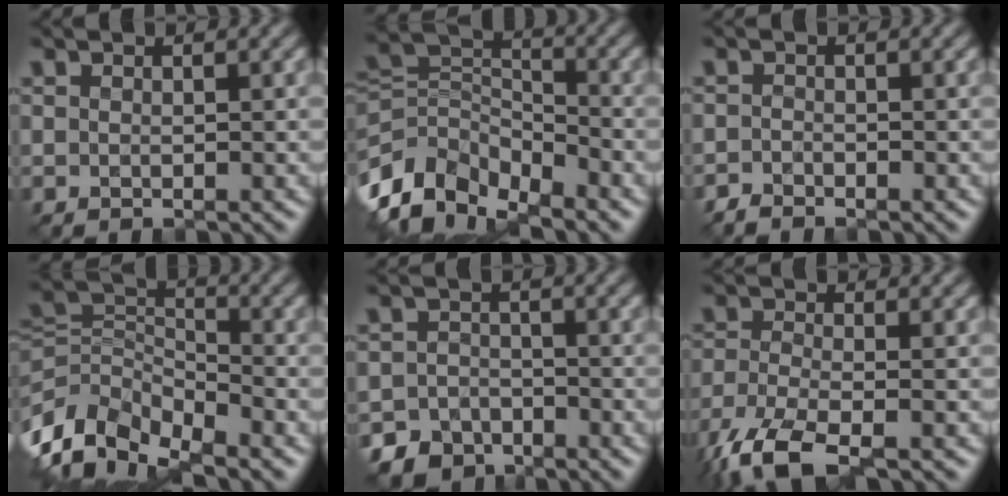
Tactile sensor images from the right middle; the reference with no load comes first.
{"total": 10.1, "force": [-6.1, 5.7, 5.7], "torque": [-0.106, -0.008, -0.130]}
{"total": 1.1, "force": [-1.1, 0.3, 0.1], "torque": [0.001, -0.001, -0.025]}
{"total": 9.5, "force": [-5.2, 5.2, 5.9], "torque": [-0.116, -0.014, -0.111]}
{"total": 5.7, "force": [-4.3, 3.7, 0.8], "torque": [0.015, -0.008, -0.068]}
{"total": 6.8, "force": [-4.5, 2.1, 4.6], "torque": [-0.103, -0.021, -0.098]}